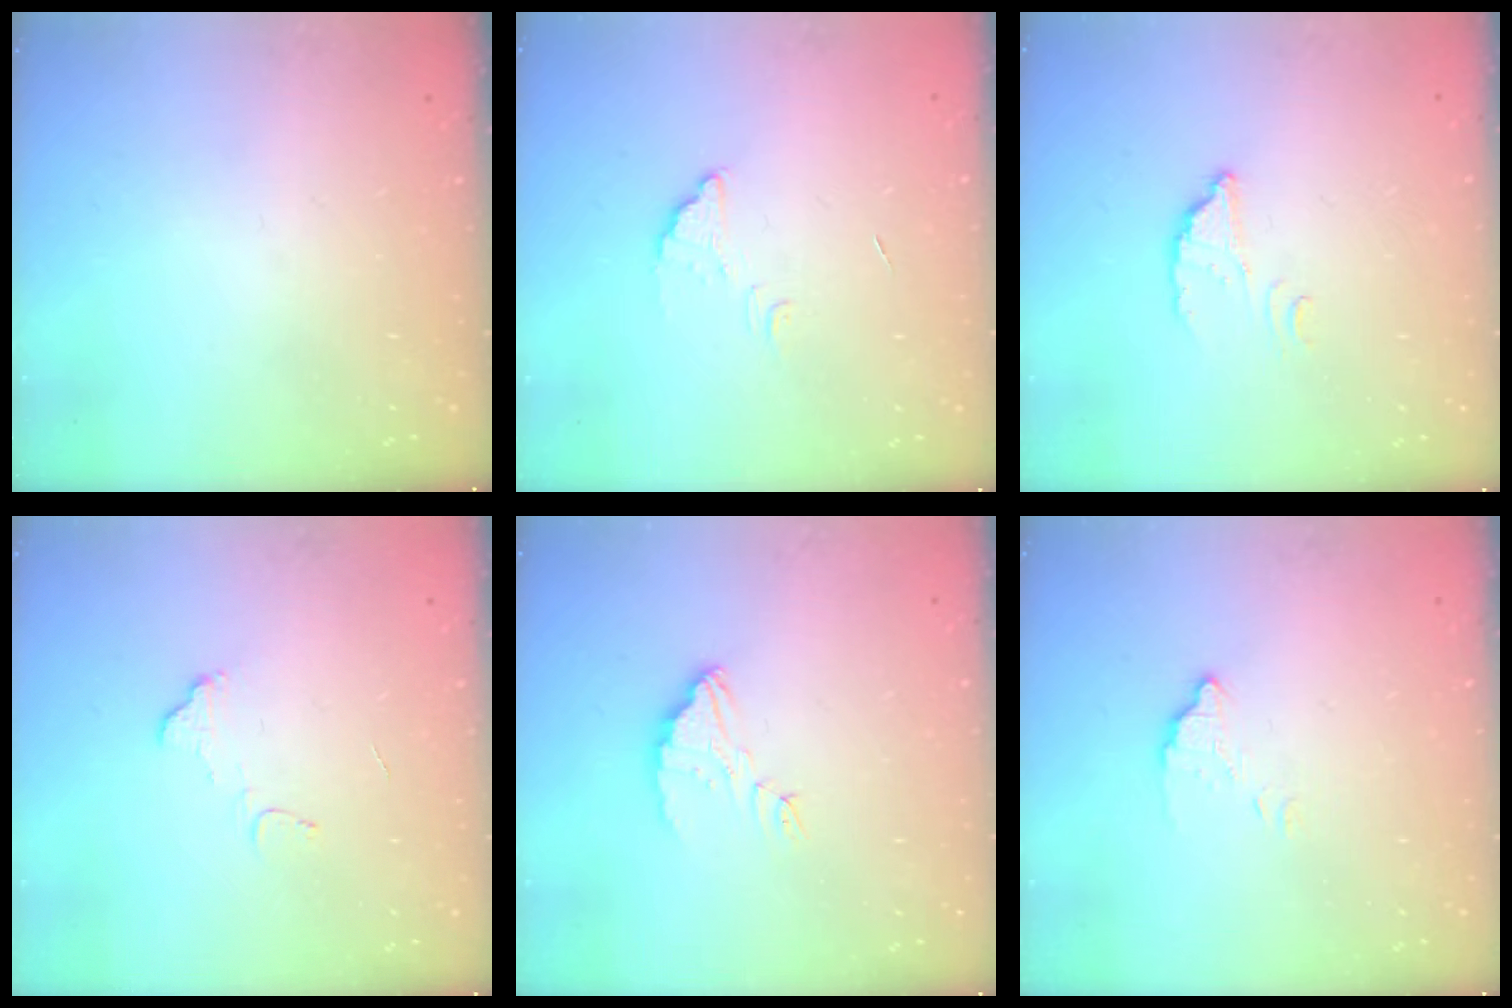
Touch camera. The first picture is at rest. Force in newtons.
{"total": 3.3, "press": 3.3, "slide": 0.3}
{"total": 2.8, "press": 2.8, "slide": 0.1}
{"total": 4.0, "press": 4.0, "slide": 0.2}
{"total": 3.6, "press": 3.6, "slide": 0.2}
{"total": 2.4, "press": 2.4, "slide": 0.0}